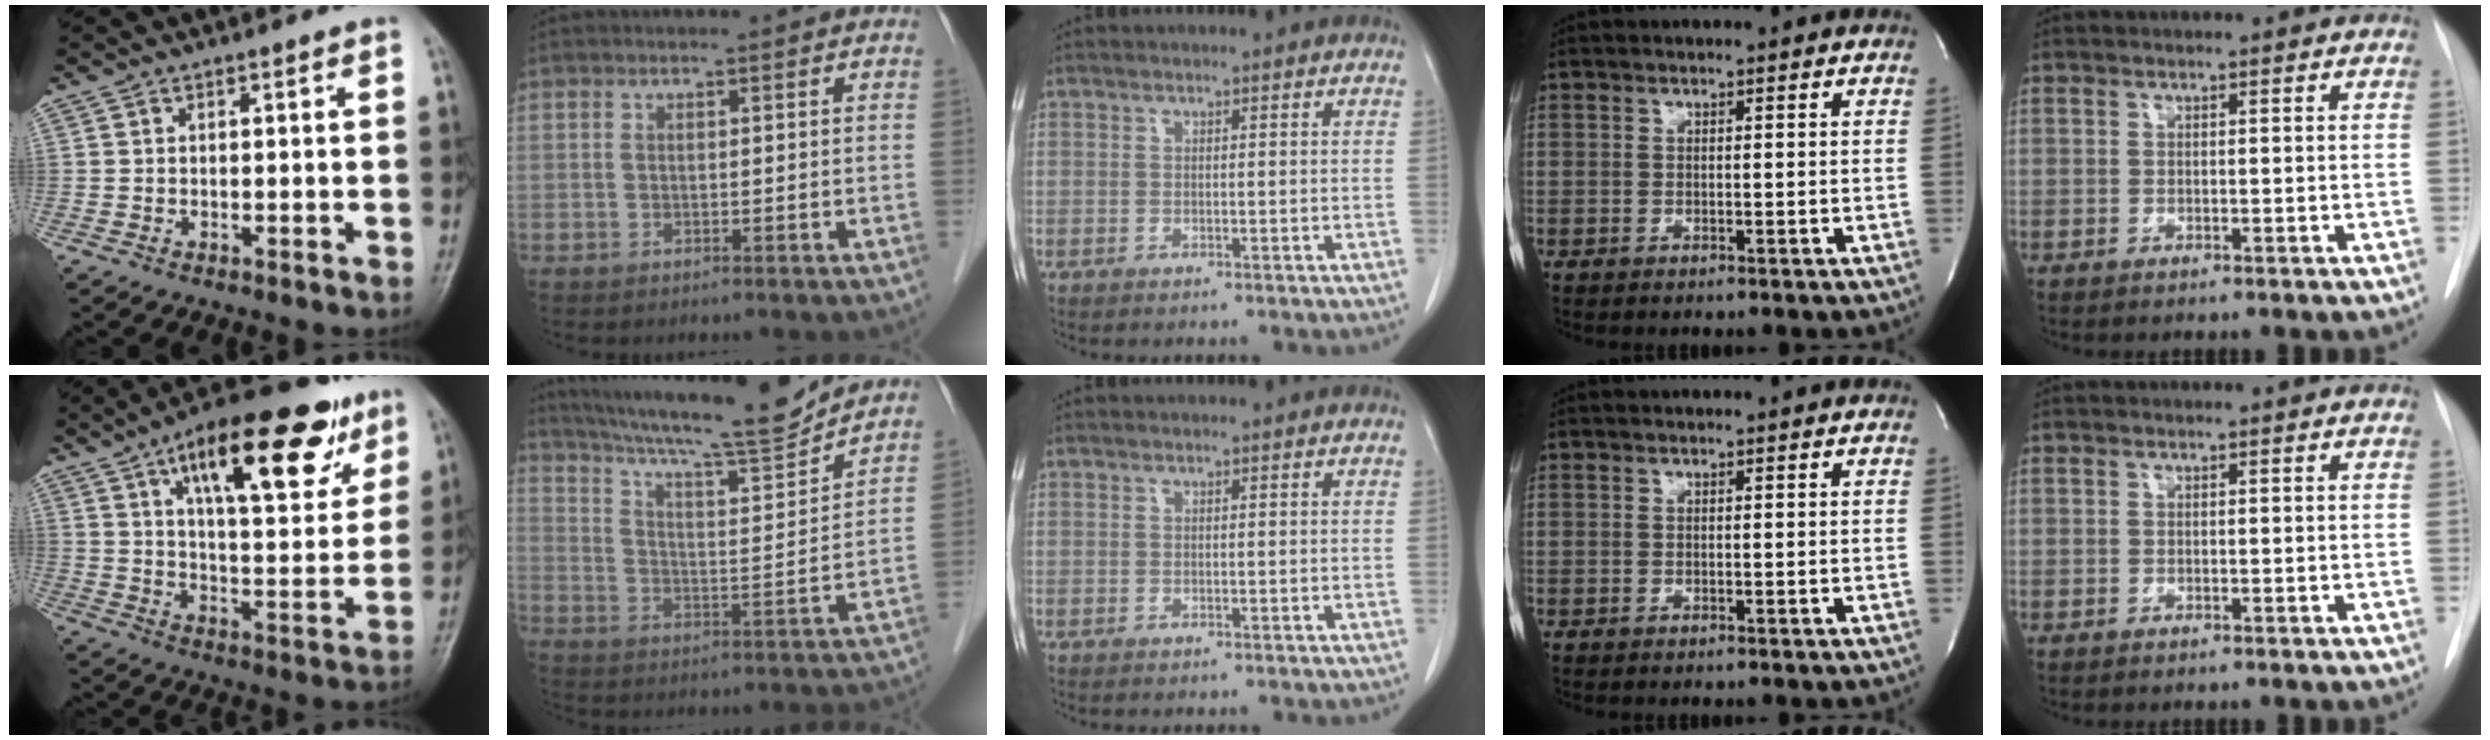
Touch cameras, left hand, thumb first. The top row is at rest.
{"thumb": {"total": 22.8, "force": [11.9, 8.8, 17.3], "torque": [-0.223, -0.027, 0.182]}, "index": {"total": 18.1, "force": [16.3, 0.6, 7.8], "torque": [-0.138, -0.002, 0.253]}}